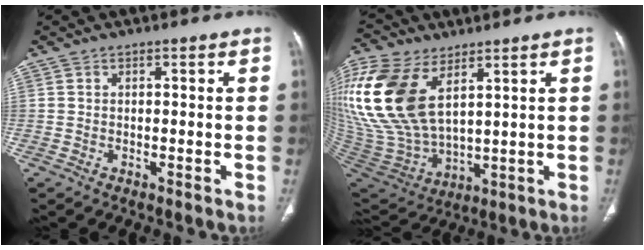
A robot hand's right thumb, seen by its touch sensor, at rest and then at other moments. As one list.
[{"total": 21.6, "force": [8.2, 12.1, 15.9], "torque": [-0.352, -0.035, 0.172]}]